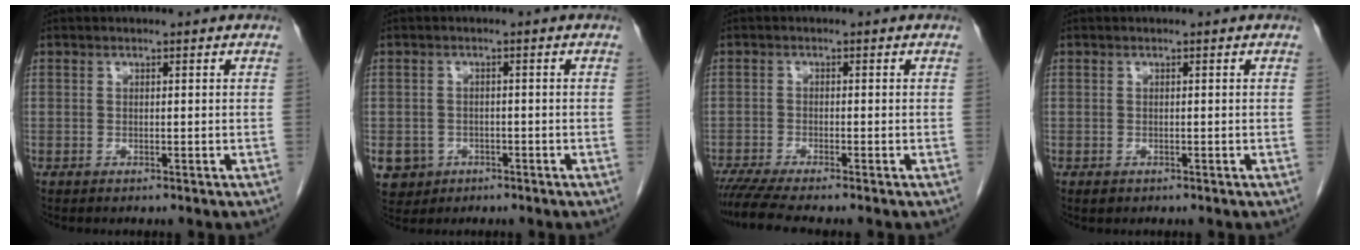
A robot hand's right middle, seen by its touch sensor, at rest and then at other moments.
{"total": 6.2, "force": [-2.8, 5.4, 1.4], "torque": [-0.035, 0.003, -0.039]}
{"total": 5.2, "force": [-4.5, -0.5, 2.6], "torque": [-0.042, -0.016, -0.079]}
{"total": 0.6, "force": [-0.3, 0.5, 0.3], "torque": [-0.006, 0.001, -0.003]}